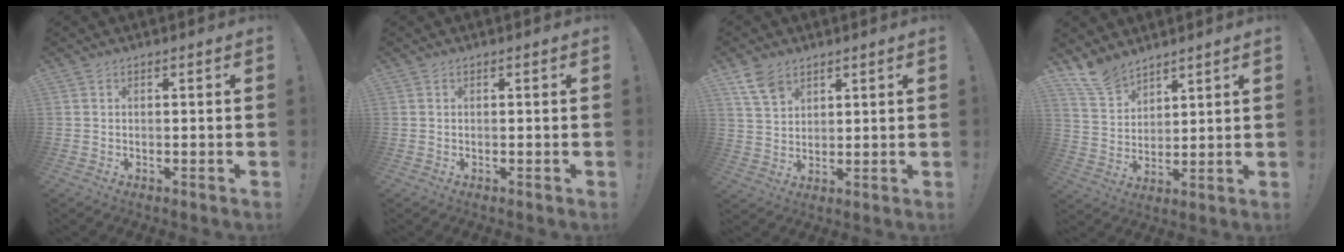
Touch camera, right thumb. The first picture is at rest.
{"total": 0.0}
{"total": 7.4, "force": [5.1, 4.6, 3.0], "torque": [-0.054, -0.023, 0.100]}
{"total": 9.8, "force": [8.3, 4.6, 2.3], "torque": [-0.049, -0.059, 0.162]}